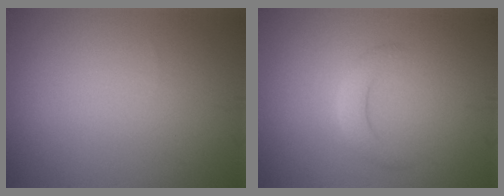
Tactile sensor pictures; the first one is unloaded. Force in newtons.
{"total": 2.0, "press": 2.0, "slide": 0.1}